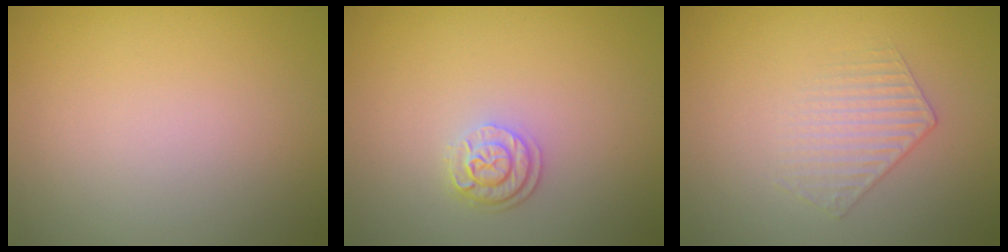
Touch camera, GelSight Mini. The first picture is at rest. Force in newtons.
{"total": 2.3, "press": 1.8, "slide": 1.4}
{"total": 1.5, "press": 0.9, "slide": 1.2}